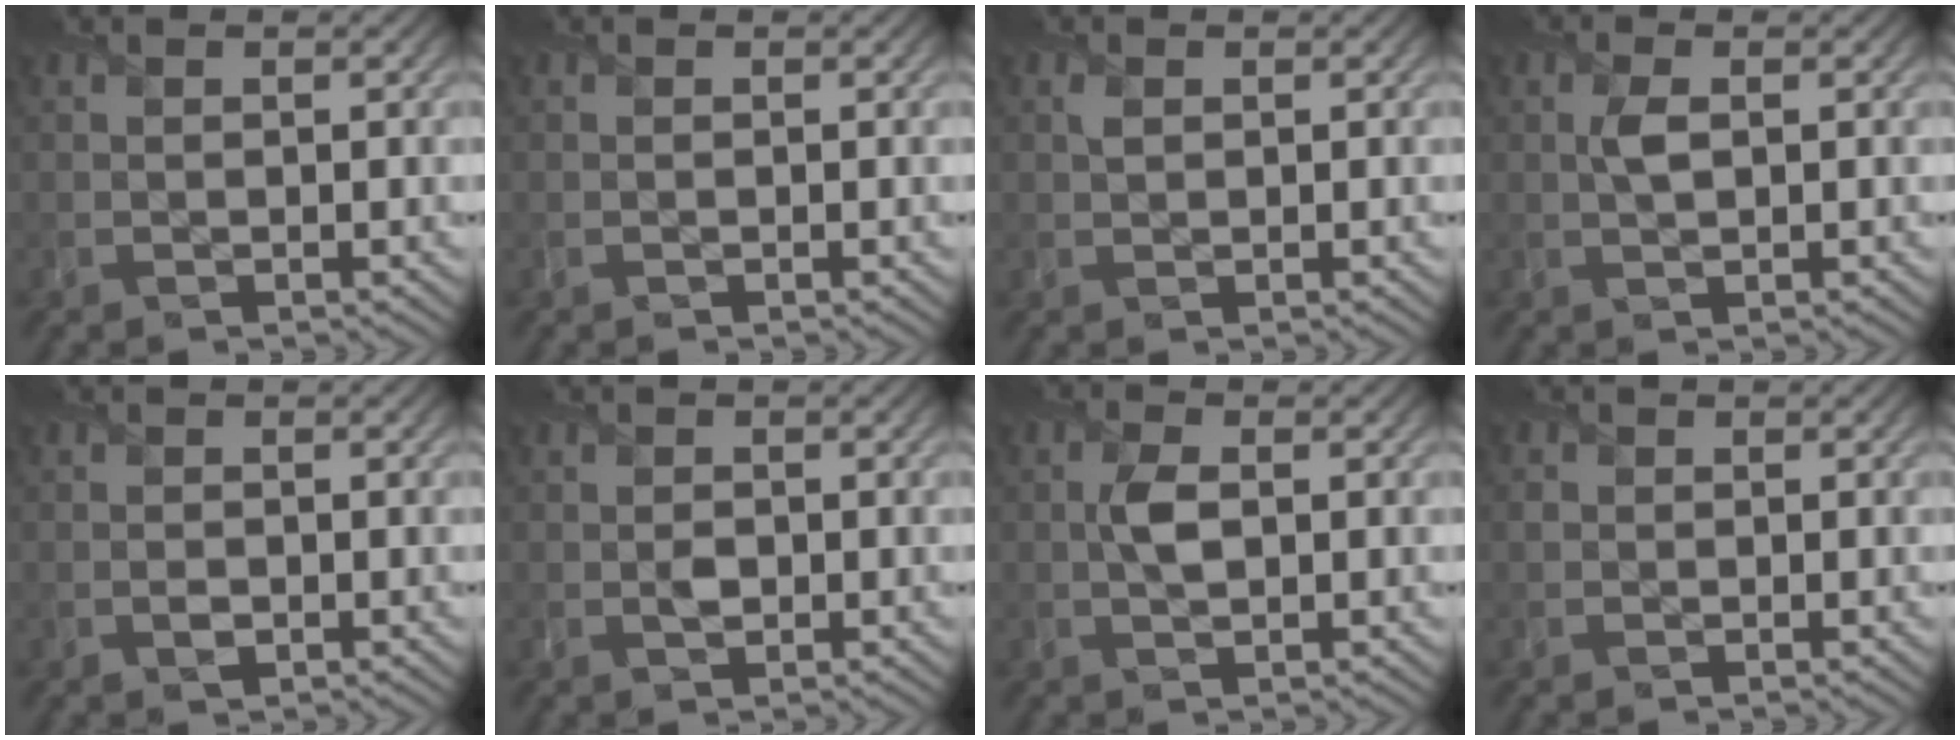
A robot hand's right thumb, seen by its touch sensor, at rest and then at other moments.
{"total": 0.0}
{"total": 0.8, "force": [0.4, 0.5, 0.4], "torque": [-0.012, 0.004, 0.007]}
{"total": 1.8, "force": [0.5, 0.8, 1.5], "torque": [-0.036, 0.003, 0.007]}
{"total": 0.9, "force": [-0.2, 0.7, 0.4], "torque": [-0.007, -0.004, -0.005]}
{"total": 1.0, "force": [0.0, 0.9, 0.6], "torque": [-0.007, -0.005, -0.001]}
{"total": 2.6, "force": [0.3, 1.4, 2.2], "torque": [-0.049, 0.002, 0.003]}
{"total": 0.7, "force": [0.1, 0.7, 0.0], "torque": [0.000, 0.002, -0.002]}